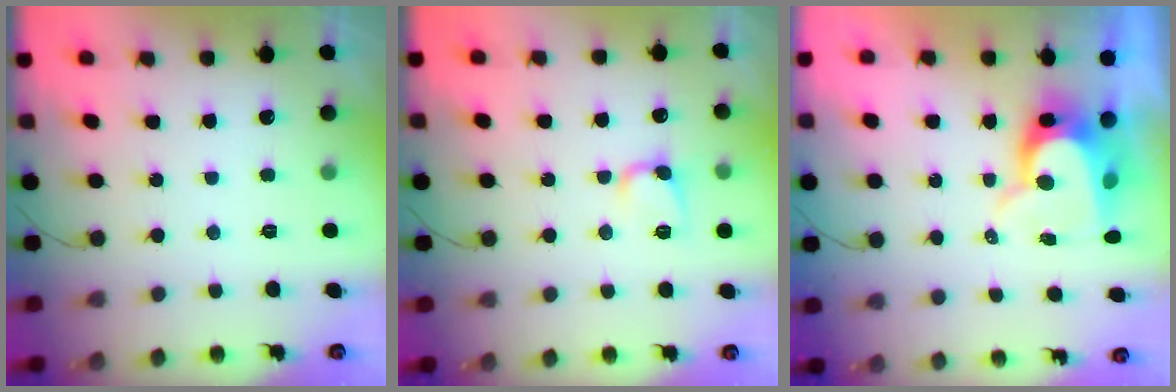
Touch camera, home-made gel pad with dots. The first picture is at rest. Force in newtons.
{"total": 6.2, "press": 6.2, "slide": 0.9}
{"total": 10.5, "press": 10.4, "slide": 0.8}